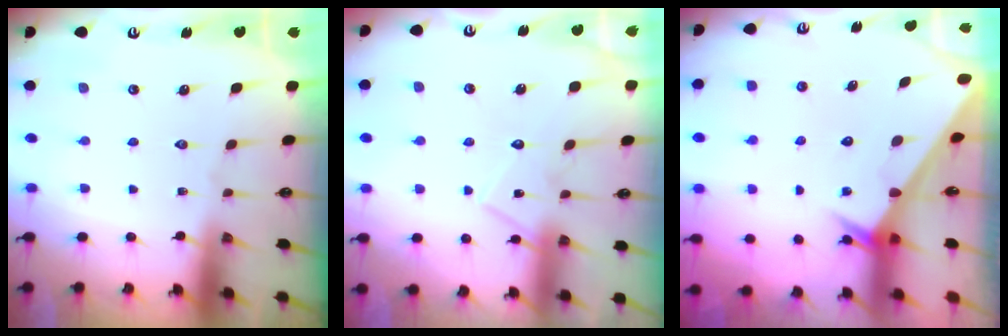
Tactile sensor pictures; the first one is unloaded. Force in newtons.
{"total": 12.8, "press": 12.8, "slide": 0.8}
{"total": 2.6, "press": 2.6, "slide": 0.1}